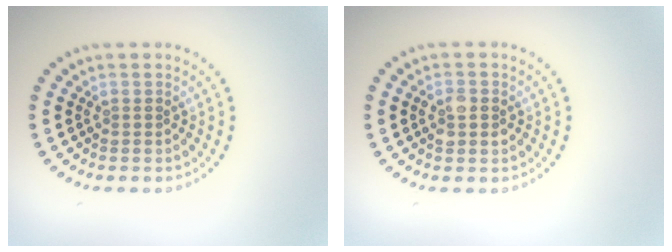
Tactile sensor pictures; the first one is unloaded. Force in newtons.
{"total": 2.3, "press": 2.3, "slide": 0.2}